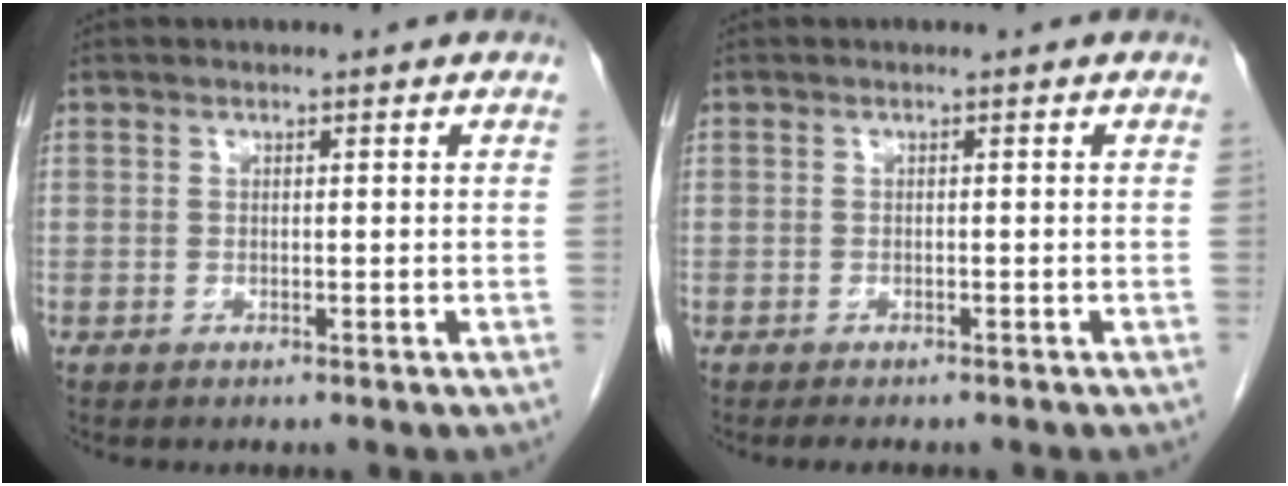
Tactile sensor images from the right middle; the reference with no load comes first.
{"total": 2.5, "force": [-2.1, 0.8, 1.1], "torque": [-0.020, -0.008, -0.023]}